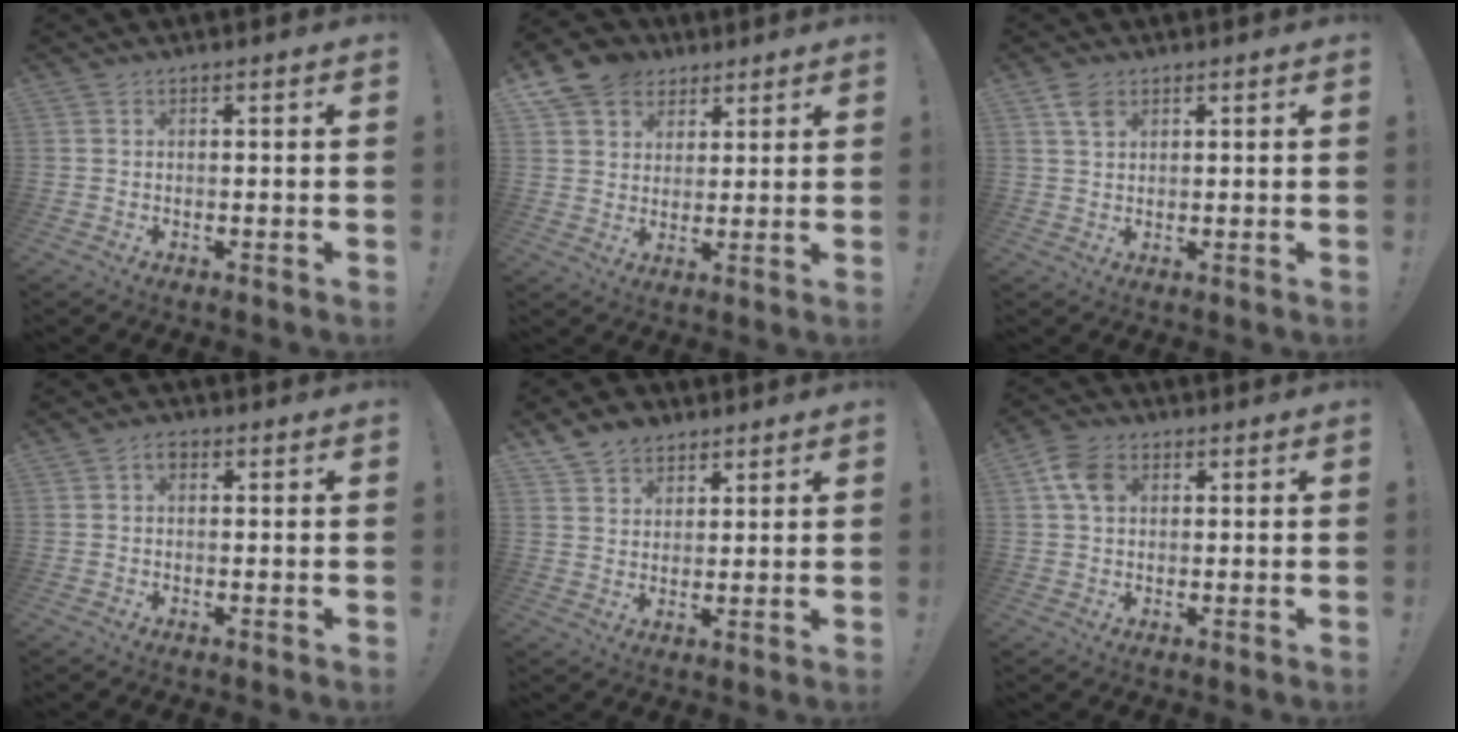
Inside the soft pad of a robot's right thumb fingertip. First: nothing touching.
{"total": 9.9, "force": [5.5, 7.9, 2.5], "torque": [-0.041, -0.029, 0.110]}
{"total": 3.7, "force": [2.1, 2.1, 2.2], "torque": [-0.034, -0.005, 0.038]}
{"total": 2.3, "force": [0.4, 1.5, 1.7], "torque": [-0.021, 0.002, 0.004]}
{"total": 7.0, "force": [5.0, 4.7, 1.4], "torque": [-0.021, -0.028, 0.096]}
{"total": 7.5, "force": [2.2, 5.3, 4.8], "torque": [-0.089, 0.006, 0.044]}